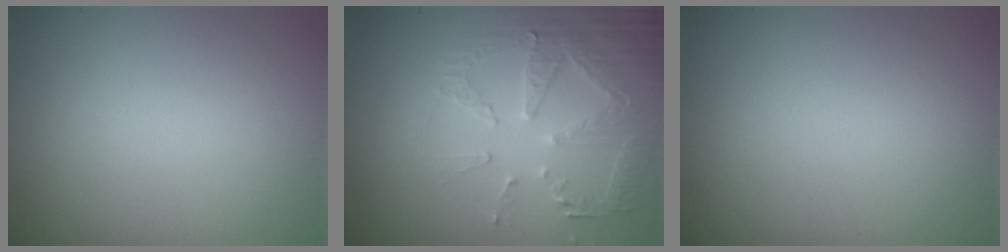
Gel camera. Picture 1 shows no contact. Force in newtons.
{"total": 5.2, "press": 3.8, "slide": 3.5}
{"total": 0.0}